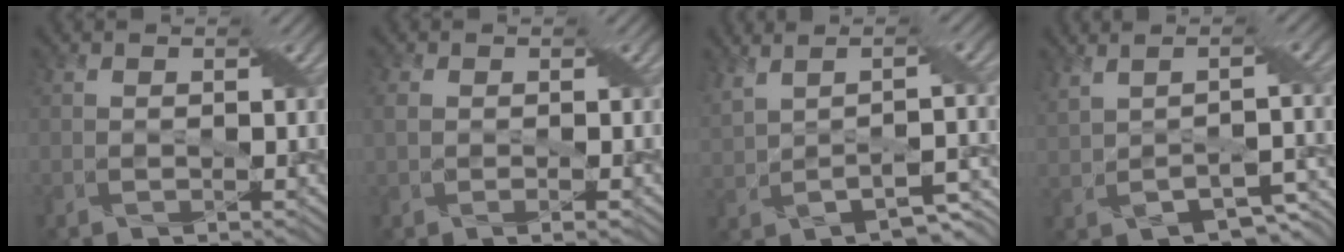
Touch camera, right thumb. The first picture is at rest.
{"total": 2.5, "force": [-0.3, 1.4, 2.0], "torque": [-0.049, -0.001, -0.005]}
{"total": 6.8, "force": [0.4, 2.3, 6.4], "torque": [-0.130, -0.001, 0.020]}
{"total": 6.0, "force": [-0.2, 2.4, 5.5], "torque": [-0.109, -0.006, 0.016]}